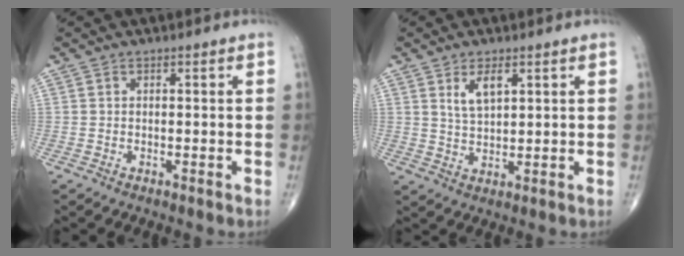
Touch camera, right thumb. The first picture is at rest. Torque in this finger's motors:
{"motor_torque": [-0.49, 0.52, 0.60, 0.41, 0.02]}